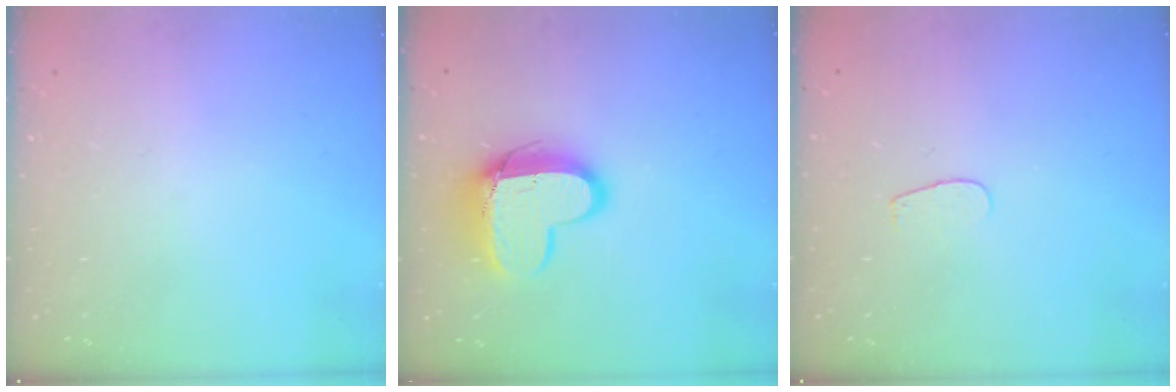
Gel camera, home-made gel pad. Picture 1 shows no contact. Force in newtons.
{"total": 13.2, "press": 13.2, "slide": 1.2}
{"total": 2.6, "press": 2.5, "slide": 0.3}